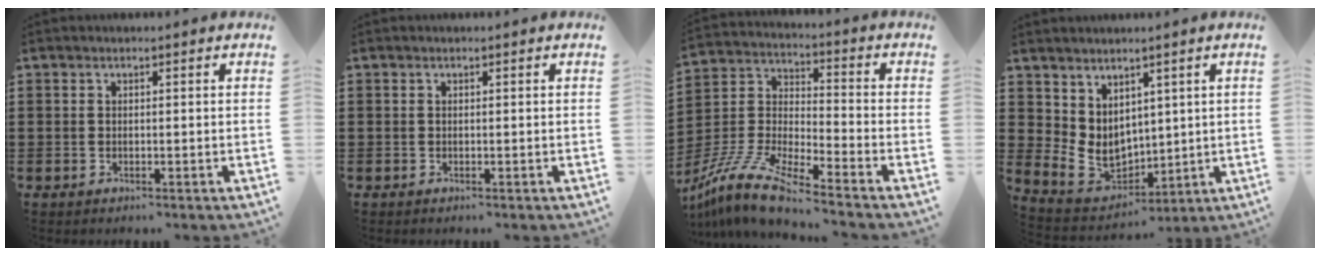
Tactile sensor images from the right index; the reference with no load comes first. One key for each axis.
{"total": 0.0}
{"total": 9.8, "fx": -8.7, "fy": 0.8, "fz": 4.5, "tx": -0.120, "ty": -0.006, "tz": -0.181}
{"total": 6.7, "fx": 1.9, "fy": 5.3, "fz": 3.5, "tx": -0.109, "ty": -0.012, "tz": 0.040}